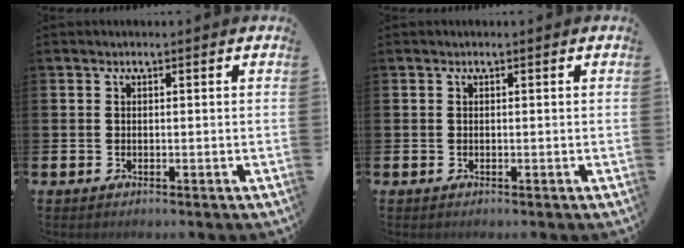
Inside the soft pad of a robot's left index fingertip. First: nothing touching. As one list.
[{"total": 0.0}]